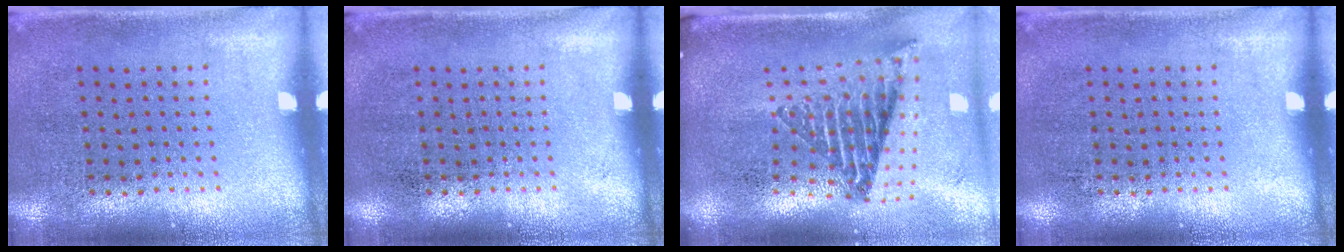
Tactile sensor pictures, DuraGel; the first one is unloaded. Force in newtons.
{"total": 0.0}
{"total": 2.3, "press": 1.5, "slide": 1.7}
{"total": 0.0}